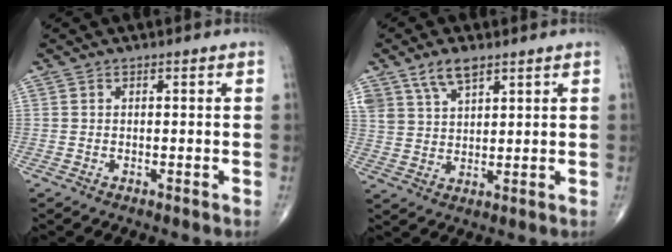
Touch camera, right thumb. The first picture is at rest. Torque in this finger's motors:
{"motor_torque": [-0.70, 0.84, 0.49, 0.42, 0.04]}